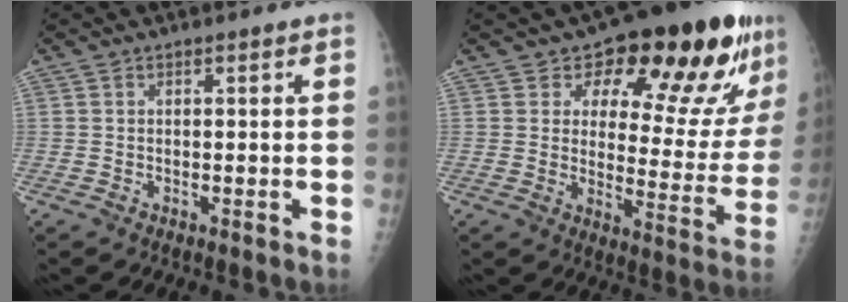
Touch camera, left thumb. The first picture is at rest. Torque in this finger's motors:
{"motor_torque": [0.67, 0.77, 1.42, -1.34, 0.19]}